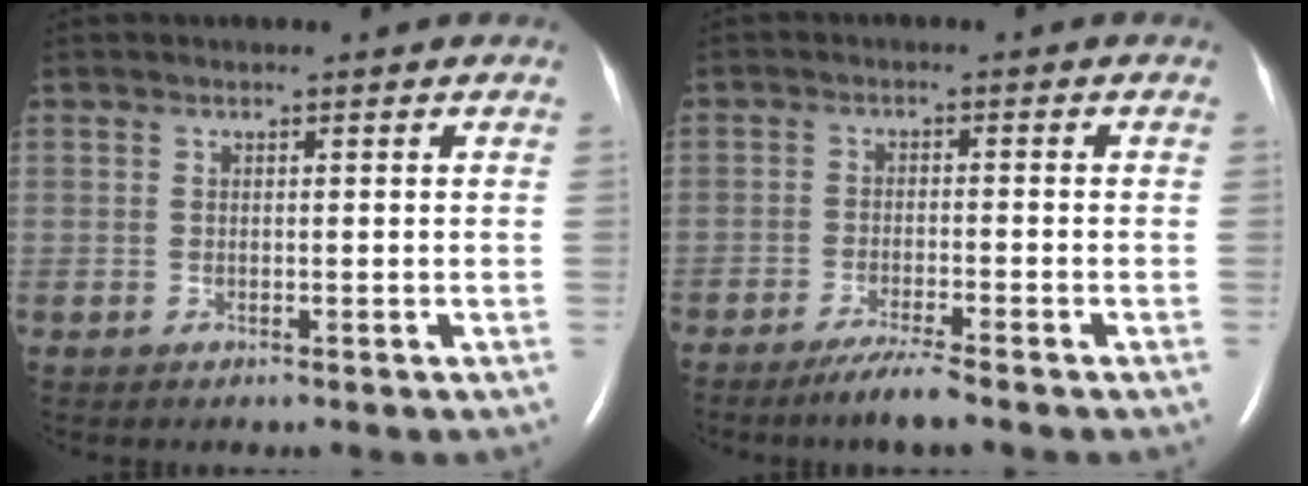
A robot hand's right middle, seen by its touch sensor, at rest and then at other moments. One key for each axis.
{"total": 4.1, "fx": -3.3, "fy": -0.4, "fz": 2.5, "tx": -0.051, "ty": -0.011, "tz": -0.065}